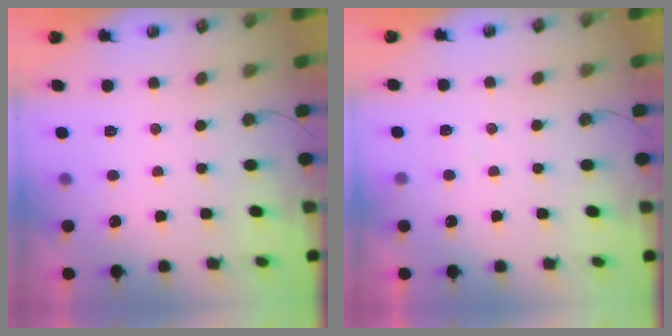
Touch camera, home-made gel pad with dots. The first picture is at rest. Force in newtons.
{"total": 4.8, "press": 4.7, "slide": 0.8}